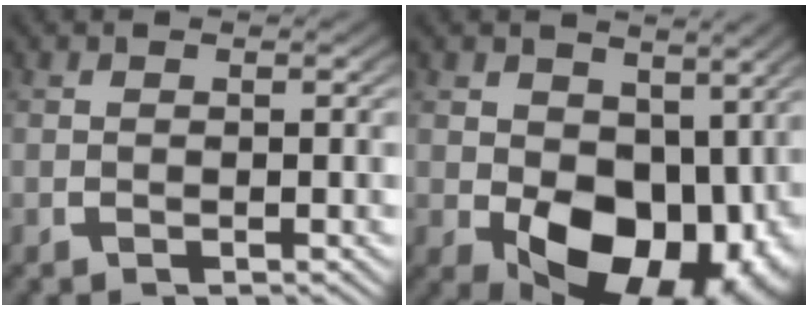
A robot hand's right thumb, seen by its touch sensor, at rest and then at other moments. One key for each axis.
{"total": 12.0, "fx": -1.2, "fy": 8.2, "fz": 8.7, "tx": -0.145, "ty": -0.064, "tz": 0.010}